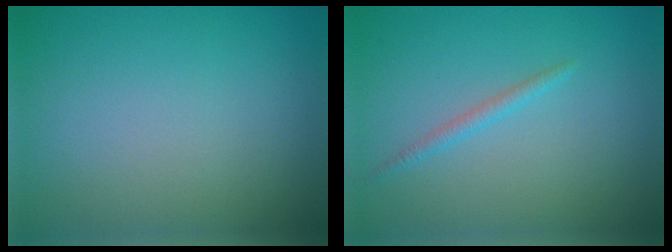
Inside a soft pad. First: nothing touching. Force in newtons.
{"total": 1.0, "press": 1.0, "slide": 0.1}